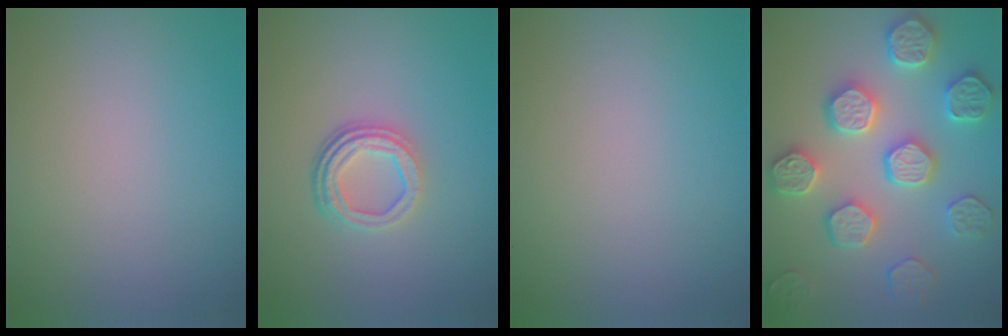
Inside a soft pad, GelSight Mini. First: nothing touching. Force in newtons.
{"total": 3.5, "press": 2.6, "slide": 2.4}
{"total": 0.0}
{"total": 5.5, "press": 5.4, "slide": 1.2}